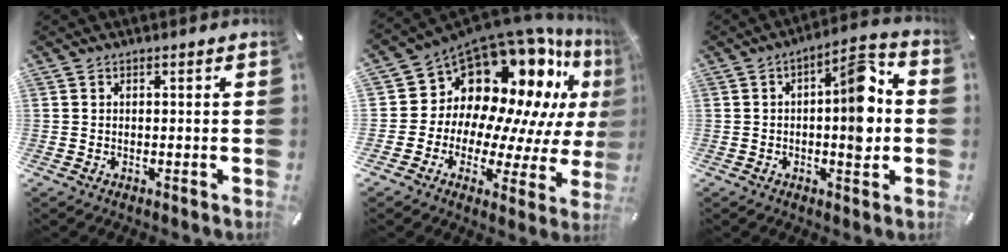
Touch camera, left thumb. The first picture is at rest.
{"total": 15.5, "force": [10.5, 9.8, 5.7], "torque": [-0.093, -0.120, 0.194]}
{"total": 12.3, "force": [-0.2, 4.8, 11.3], "torque": [-0.144, 0.002, -0.006]}